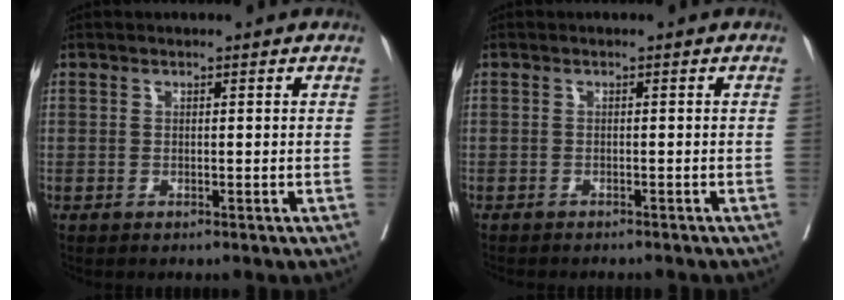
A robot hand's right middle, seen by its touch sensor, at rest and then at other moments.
{"total": 5.1, "force": [-4.6, 1.1, 1.9], "torque": [-0.022, -0.004, -0.059]}